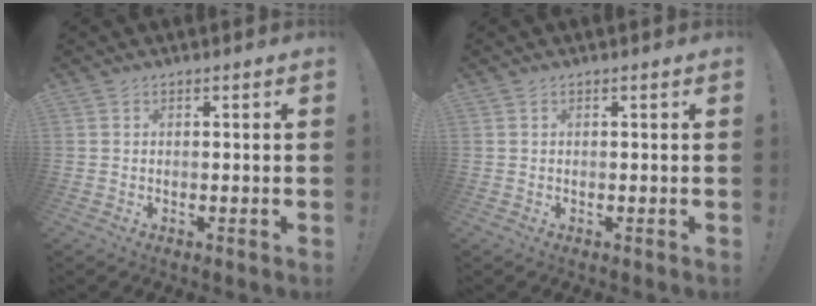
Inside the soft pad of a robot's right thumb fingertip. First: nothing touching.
{"total": 0.0}